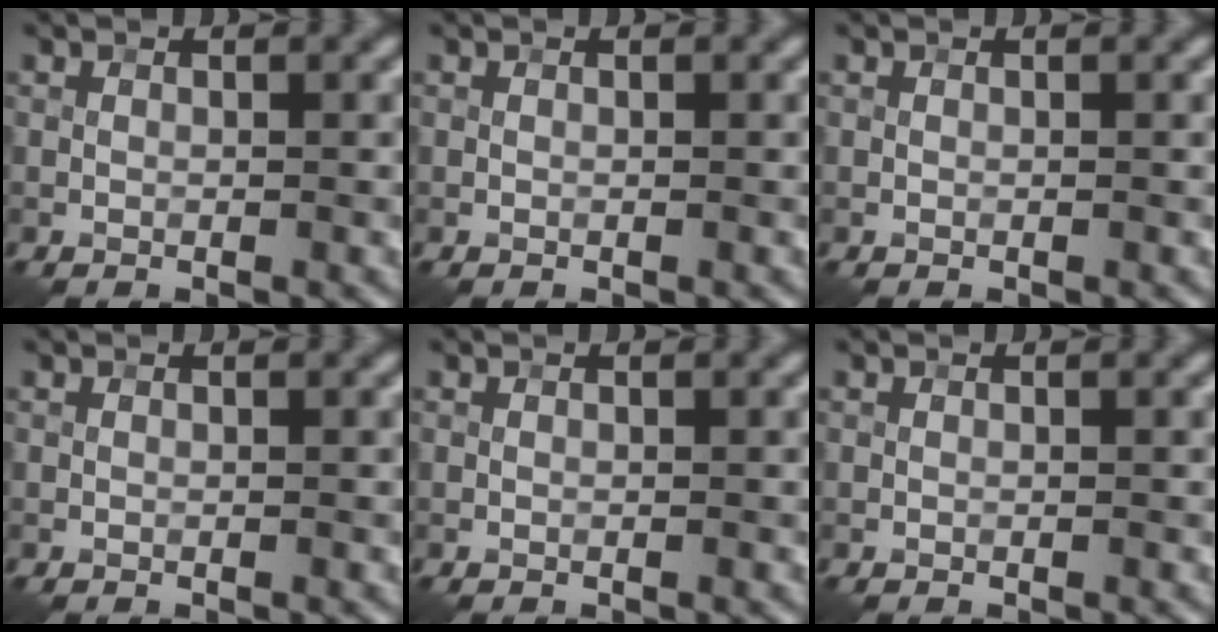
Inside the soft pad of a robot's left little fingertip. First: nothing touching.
{"total": 0.0}
{"total": 0.0}
{"total": 0.0}
{"total": 0.0}
{"total": 0.0}